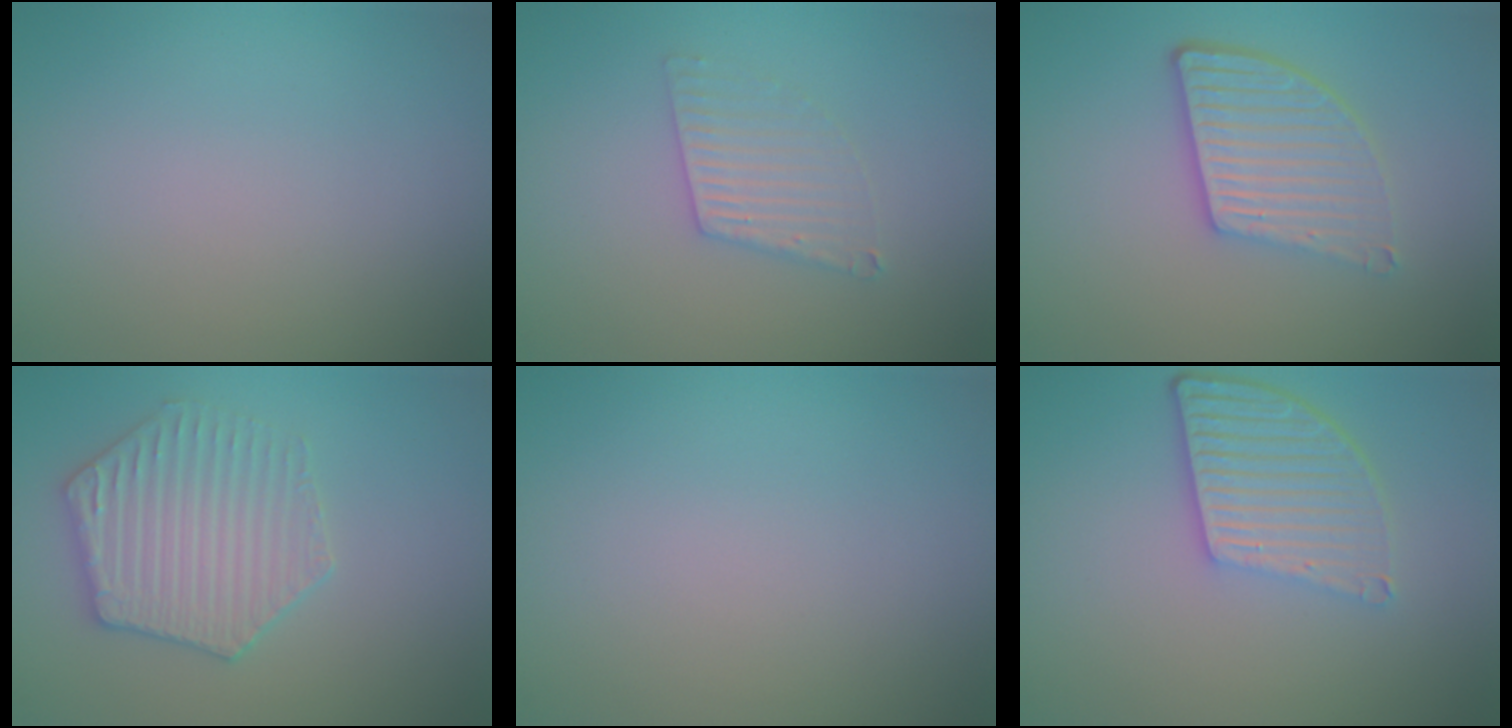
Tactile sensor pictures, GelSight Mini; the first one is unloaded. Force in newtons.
{"total": 2.5, "press": 2.5, "slide": 0.2}
{"total": 5.0, "press": 3.6, "slide": 3.5}
{"total": 4.1, "press": 3.9, "slide": 1.0}
{"total": 0.0}
{"total": 5.4, "press": 3.9, "slide": 3.8}